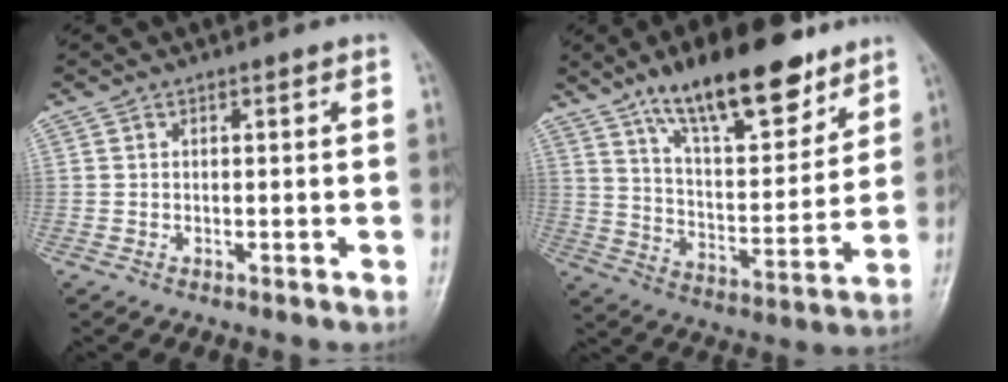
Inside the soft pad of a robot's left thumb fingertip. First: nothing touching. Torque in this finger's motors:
{"motor_torque": [0.96, 0.65, 1.49, -1.28, 0.34]}